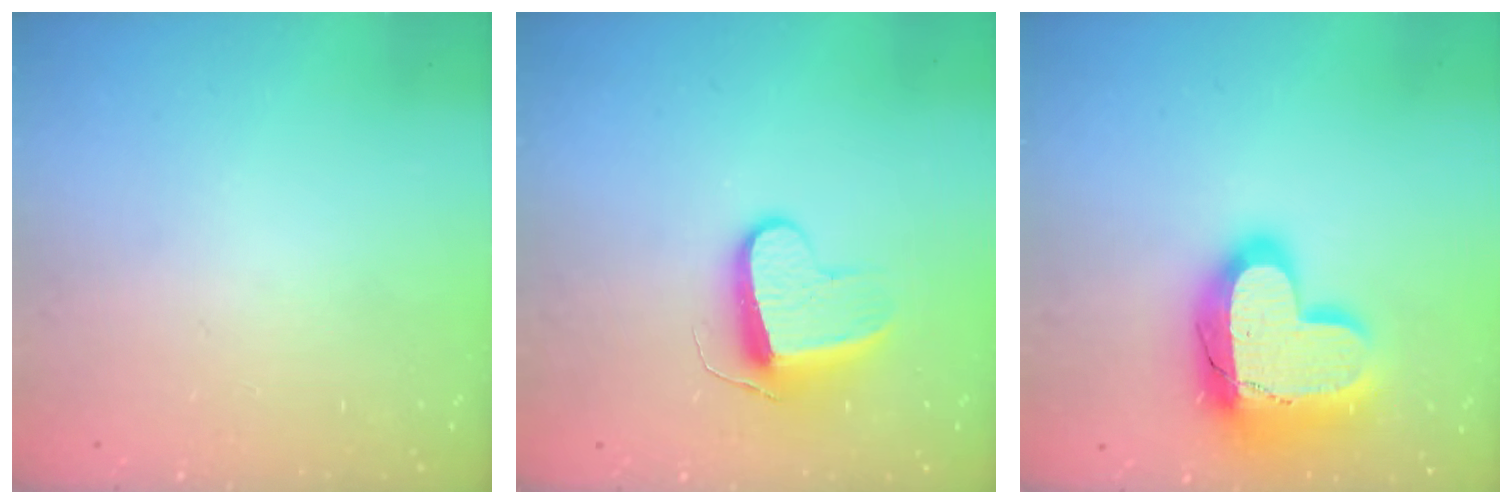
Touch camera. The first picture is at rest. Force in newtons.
{"total": 9.2, "press": 9.2, "slide": 0.2}
{"total": 20.9, "press": 20.9, "slide": 1.8}